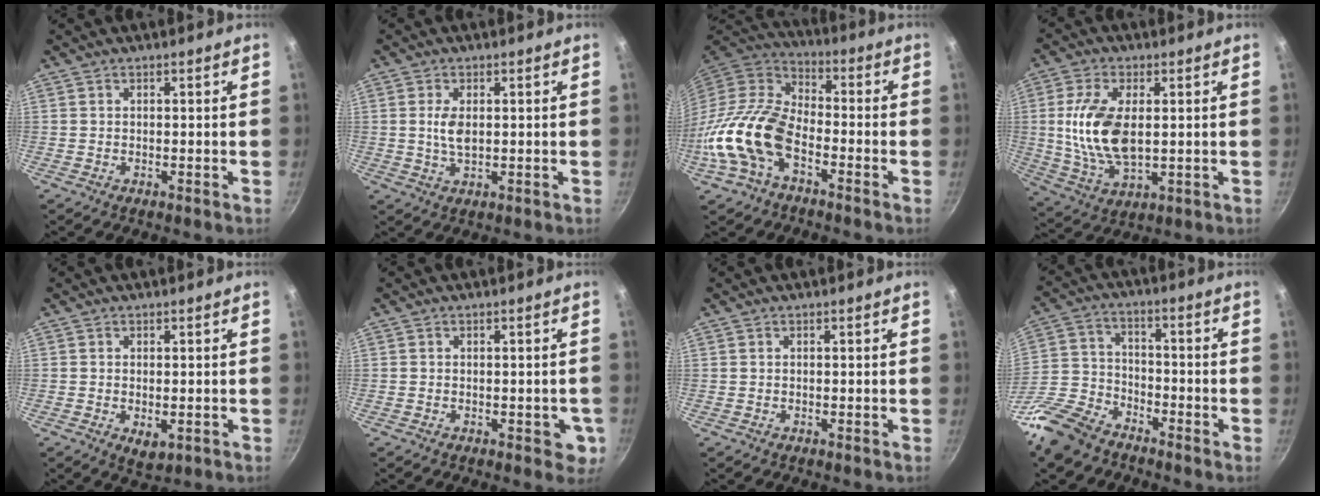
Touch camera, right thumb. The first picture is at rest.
{"total": 4.1, "force": [0.5, 2.1, 3.5], "torque": [-0.068, -0.003, 0.011]}
{"total": 16.3, "force": [-5.8, 9.8, 11.7], "torque": [-0.215, 0.049, -0.129]}
{"total": 13.9, "force": [1.3, 7.2, 11.8], "torque": [-0.227, -0.007, 0.029]}
{"total": 3.6, "force": [-0.7, 2.0, 2.8], "torque": [-0.042, -0.012, -0.007]}
{"total": 4.1, "force": [-1.1, 2.4, 3.2], "torque": [-0.015, 0.005, -0.014]}
{"total": 0.0}
{"total": 13.3, "force": [-9.8, 6.9, 5.6], "torque": [-0.109, 0.062, -0.210]}